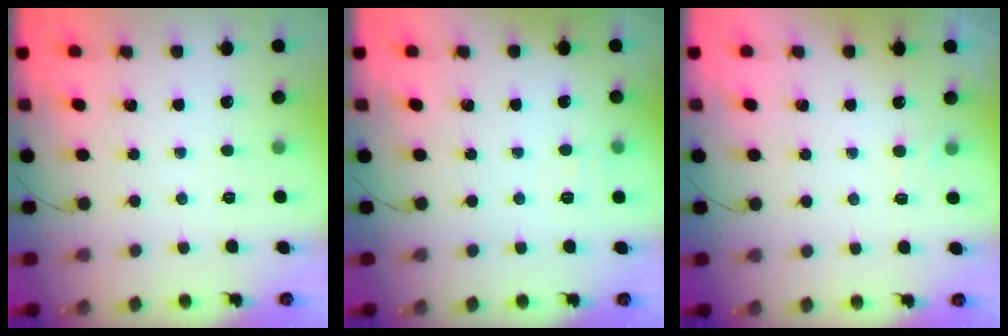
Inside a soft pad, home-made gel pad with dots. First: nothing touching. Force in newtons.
{"total": 5.5, "press": 5.3, "slide": 1.3}
{"total": 3.7, "press": 3.5, "slide": 1.1}